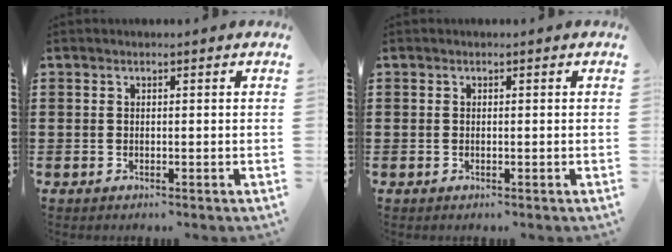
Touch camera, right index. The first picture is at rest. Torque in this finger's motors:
{"motor_torque": [1.01, 1.13, 0.00, 0.00]}